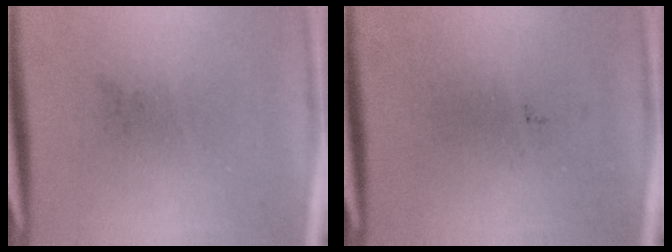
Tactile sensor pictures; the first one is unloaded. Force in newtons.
{"total": 0.0}